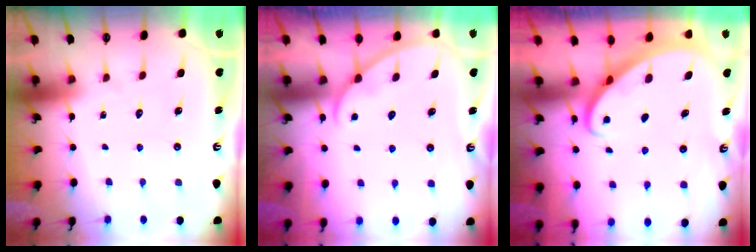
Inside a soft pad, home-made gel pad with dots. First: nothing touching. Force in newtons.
{"total": 3.1, "press": 3.1, "slide": 0.3}
{"total": 2.7, "press": 2.7, "slide": 0.2}